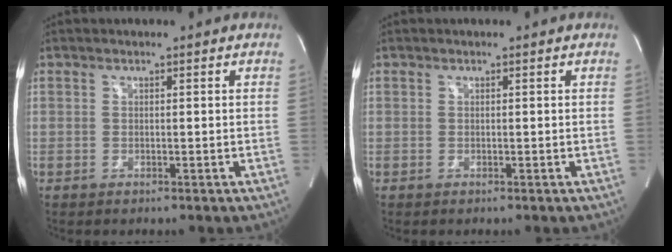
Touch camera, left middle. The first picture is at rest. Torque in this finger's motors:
{"motor_torque": [-0.04, 0.03, 0.00, 0.01]}